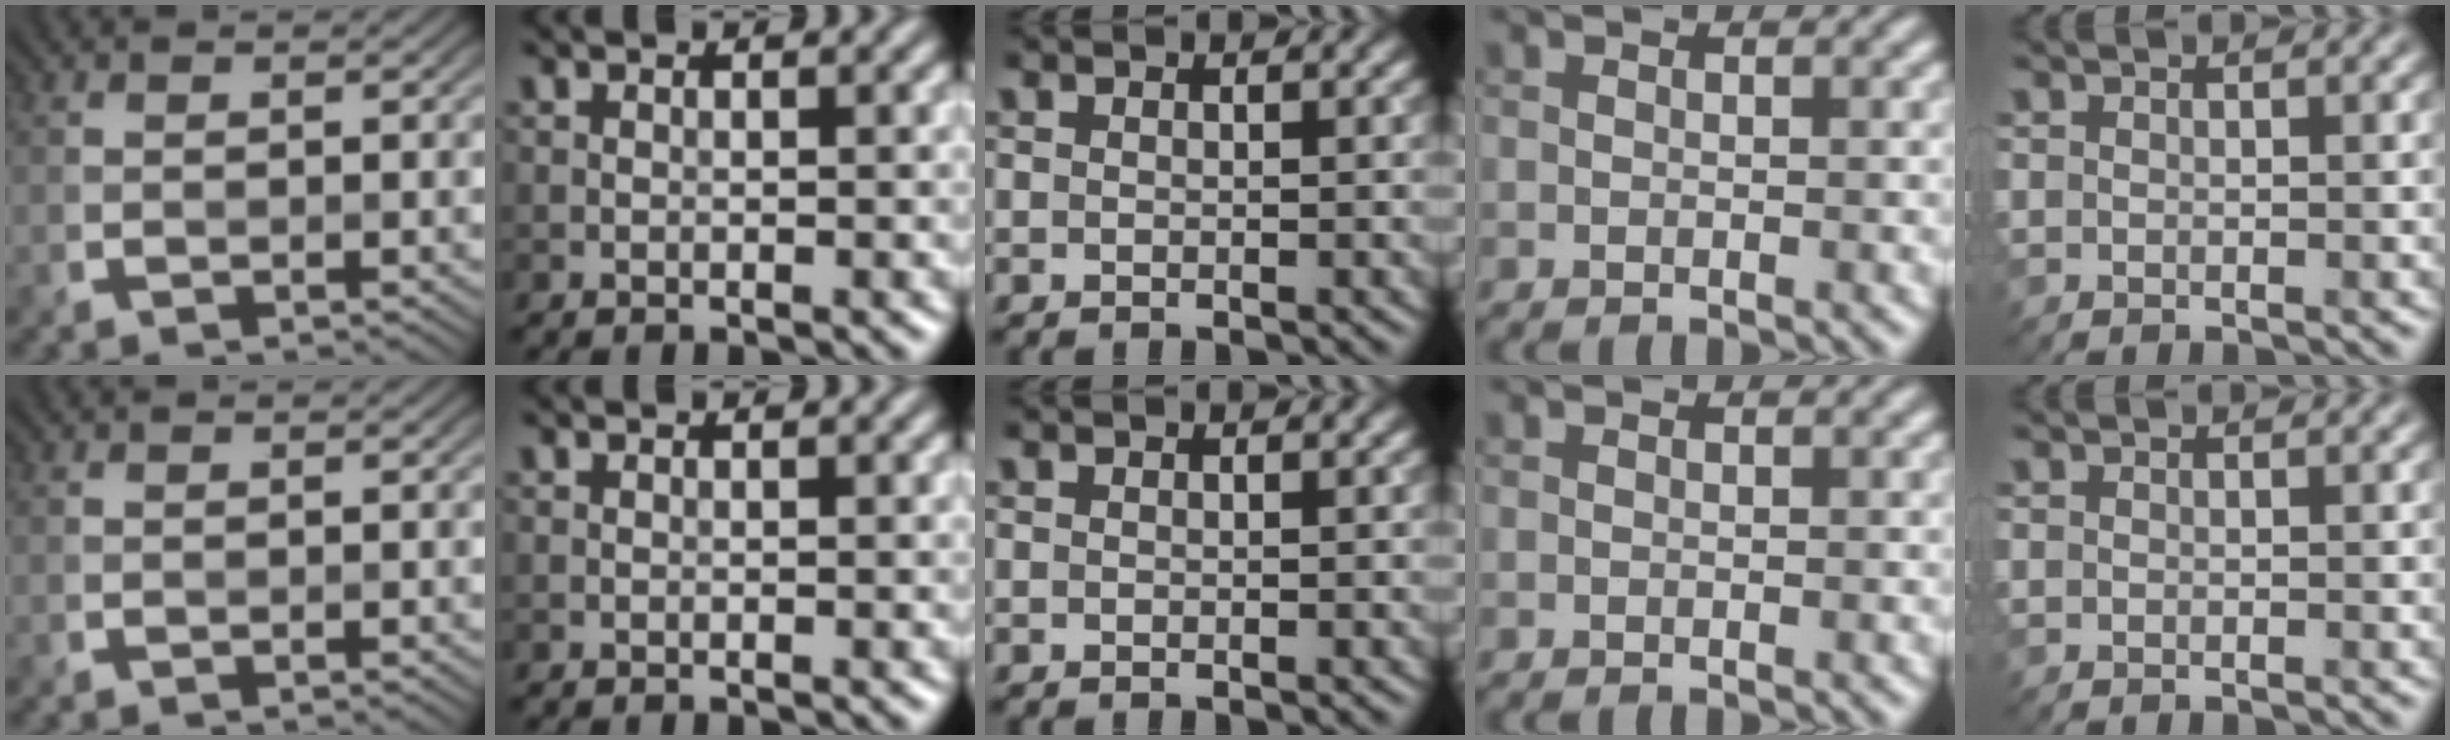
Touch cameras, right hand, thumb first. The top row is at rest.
{}